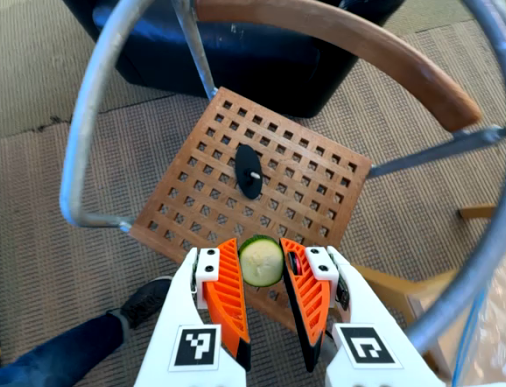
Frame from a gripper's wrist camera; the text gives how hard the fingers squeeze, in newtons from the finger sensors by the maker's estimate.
{"total": 9.4, "left": 9.5, "right": 9.3}